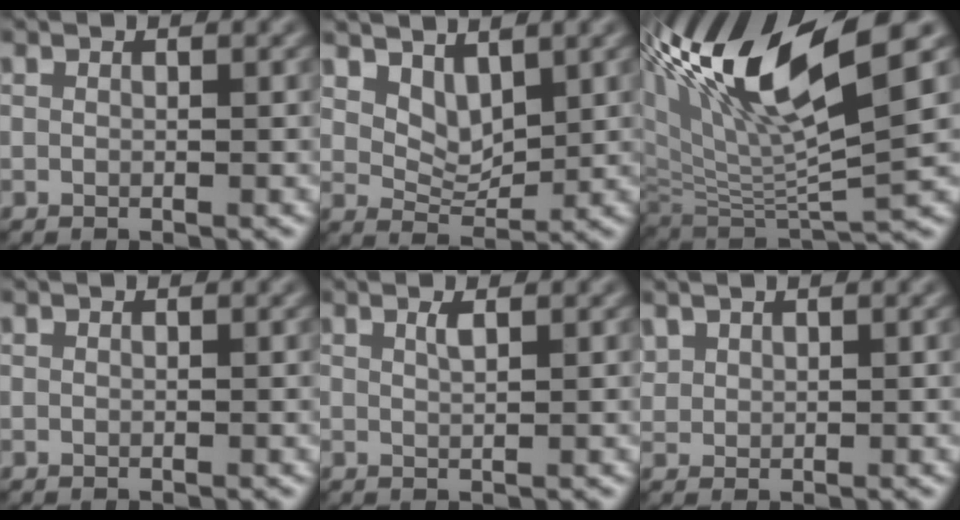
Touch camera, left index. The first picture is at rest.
{"total": 3.8, "force": [2.6, 2.0, 2.0], "torque": [-0.045, -0.009, 0.049]}
{"total": 14.7, "force": [5.8, 4.3, 12.8], "torque": [-0.249, 0.013, 0.107]}
{"total": 0.0}
{"total": 0.9, "force": [0.3, 0.2, 0.8], "torque": [-0.011, 0.002, 0.005]}
{"total": 1.2, "force": [0.9, 0.7, 0.3], "torque": [-0.015, 0.007, 0.028]}